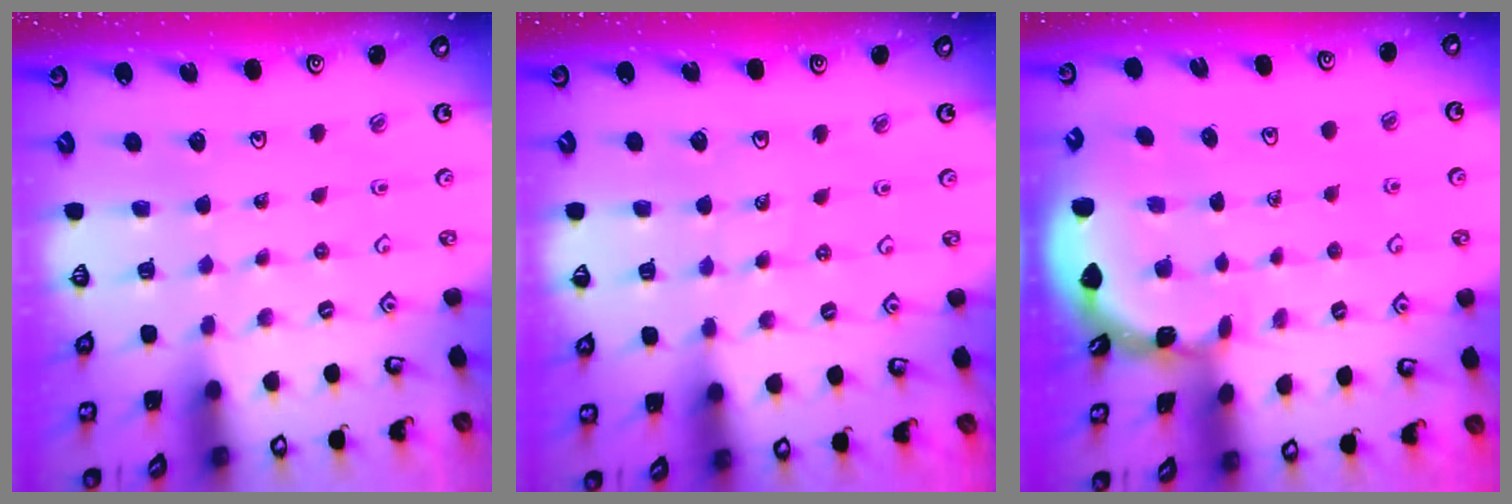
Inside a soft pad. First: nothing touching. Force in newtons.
{"total": 3.1, "press": 2.8, "slide": 1.4}
{"total": 1.8, "press": 1.8, "slide": 0.2}